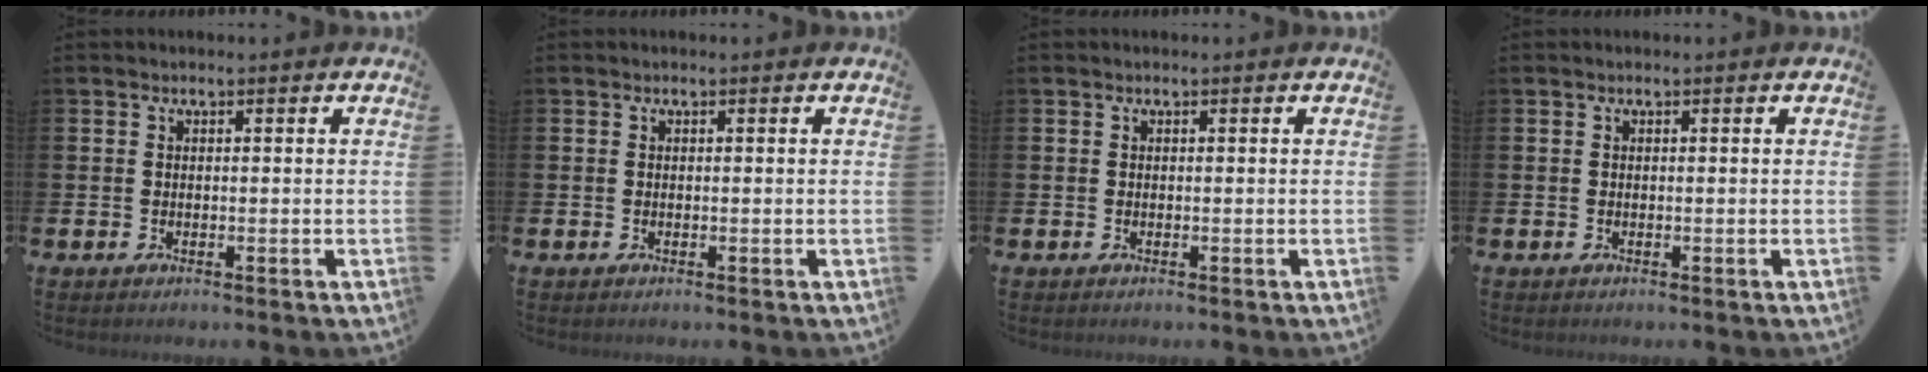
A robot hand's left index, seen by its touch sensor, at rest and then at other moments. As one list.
[{"total": 0.0}, {"total": 0.0}, {"total": 0.0}]